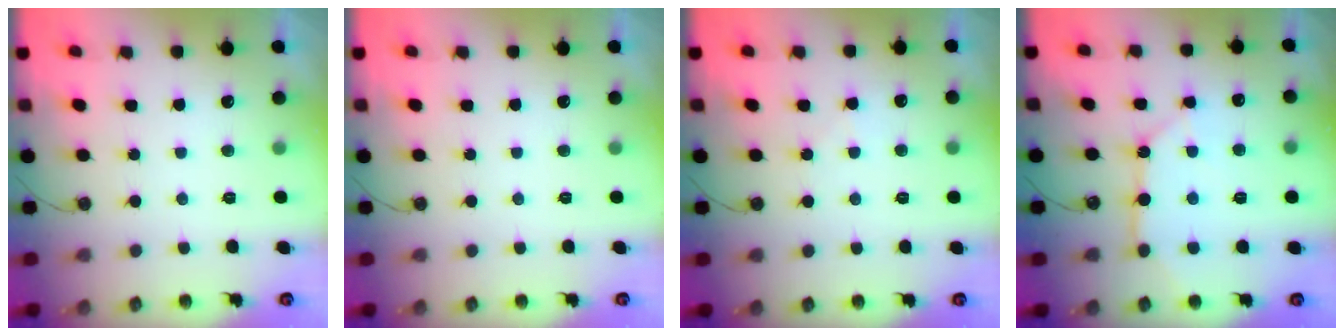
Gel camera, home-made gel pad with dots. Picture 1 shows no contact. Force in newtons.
{"total": 0.0}
{"total": 3.4, "press": 3.3, "slide": 0.6}
{"total": 11.5, "press": 11.4, "slide": 1.4}